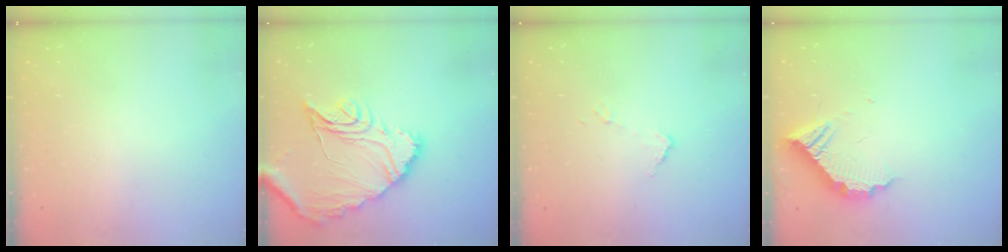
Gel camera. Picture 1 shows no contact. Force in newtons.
{"total": 17.8, "press": 17.7, "slide": 1.9}
{"total": 4.8, "press": 4.8, "slide": 0.2}
{"total": 11.6, "press": 11.6, "slide": 0.7}